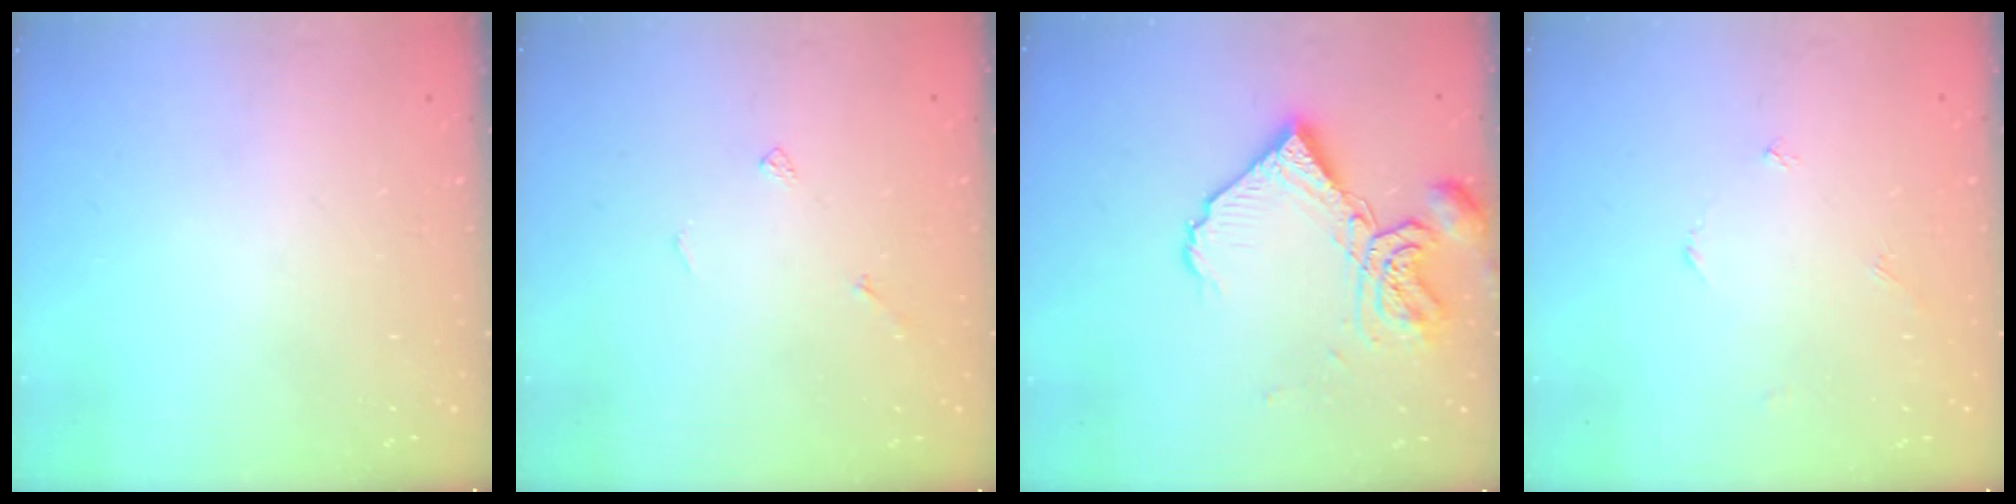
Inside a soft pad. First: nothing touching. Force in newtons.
{"total": 4.0, "press": 4.0, "slide": 0.3}
{"total": 13.7, "press": 13.6, "slide": 1.7}
{"total": 1.8, "press": 1.8, "slide": 0.2}